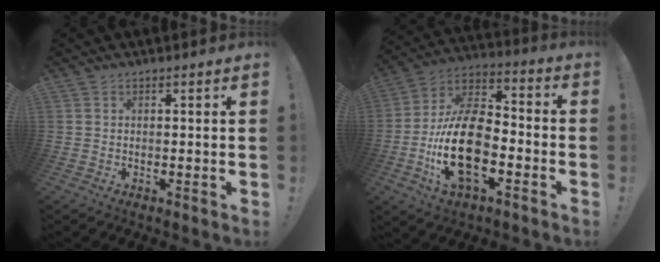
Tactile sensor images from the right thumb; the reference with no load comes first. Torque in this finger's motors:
{"motor_torque": [2.35, 2.66, 0.37, -0.13, 0.66]}